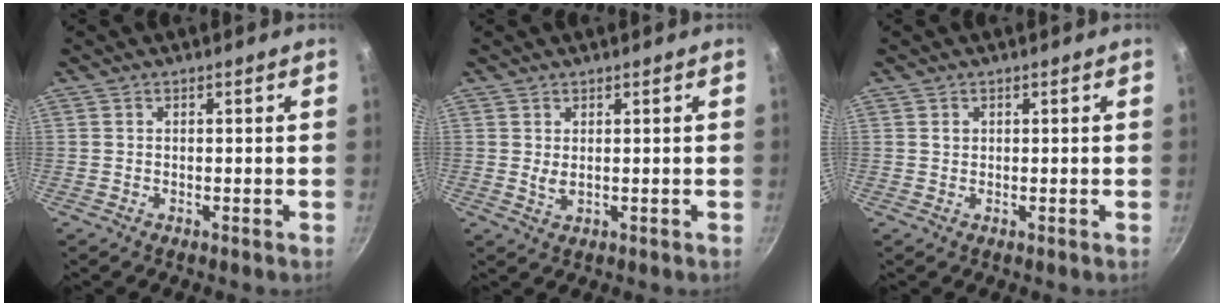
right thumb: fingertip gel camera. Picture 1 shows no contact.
{"total": 1.8, "force": [0.4, 0.8, 1.5], "torque": [-0.027, -0.008, 0.009]}
{"total": 1.0, "force": [0.3, 0.9, 0.4], "torque": [-0.005, 0.002, 0.005]}